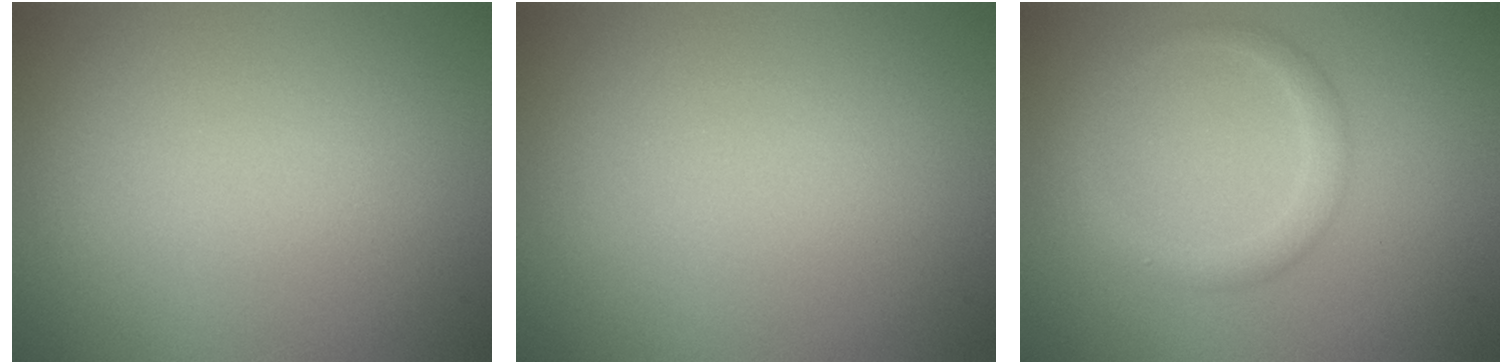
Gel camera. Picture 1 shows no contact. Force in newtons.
{"total": 0.0}
{"total": 2.0, "press": 2.0, "slide": 0.0}